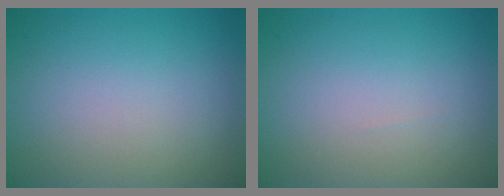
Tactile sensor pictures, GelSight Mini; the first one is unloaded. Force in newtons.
{"total": 0.0}